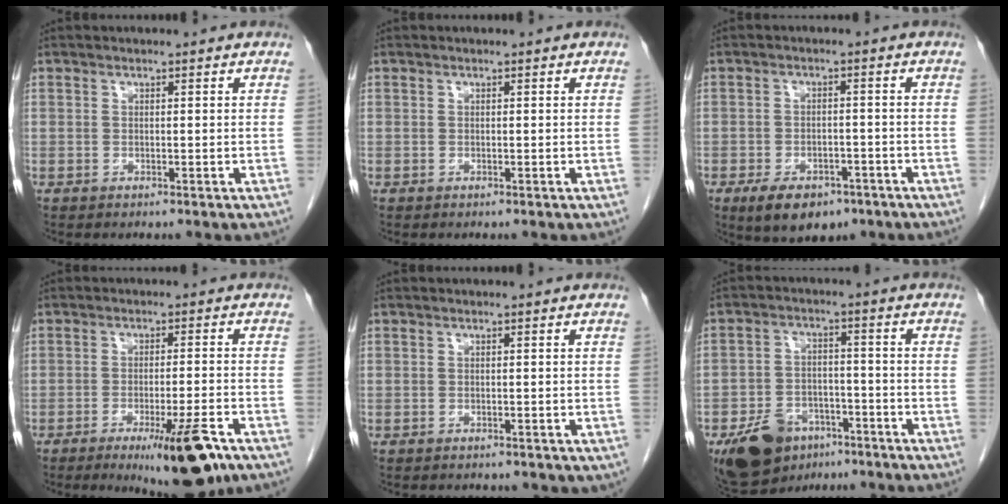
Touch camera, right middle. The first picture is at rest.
{"total": 0.0}
{"total": 8.4, "force": [-5.6, 4.4, 4.6], "torque": [-0.074, -0.002, -0.083]}
{"total": 10.8, "force": [-6.4, 1.3, 8.6], "torque": [-0.120, -0.019, -0.091]}
{"total": 2.2, "force": [-1.8, 1.0, 0.7], "torque": [-0.018, -0.003, -0.017]}
{"total": 10.7, "force": [-6.9, 6.3, 5.0], "torque": [-0.093, 0.004, -0.110]}